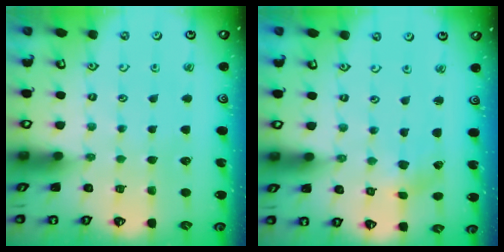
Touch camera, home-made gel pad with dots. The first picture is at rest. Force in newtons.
{"total": 0.7, "press": 0.7, "slide": 0.2}